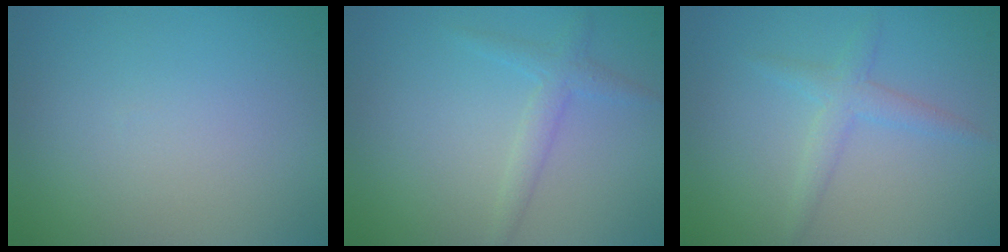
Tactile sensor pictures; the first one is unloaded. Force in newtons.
{"total": 1.8, "press": 1.8, "slide": 0.0}
{"total": 2.1, "press": 2.1, "slide": 0.3}